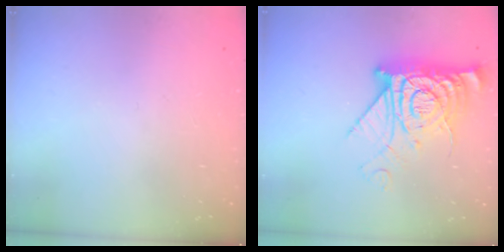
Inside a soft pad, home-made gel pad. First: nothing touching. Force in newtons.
{"total": 15.2, "press": 15.1, "slide": 1.8}